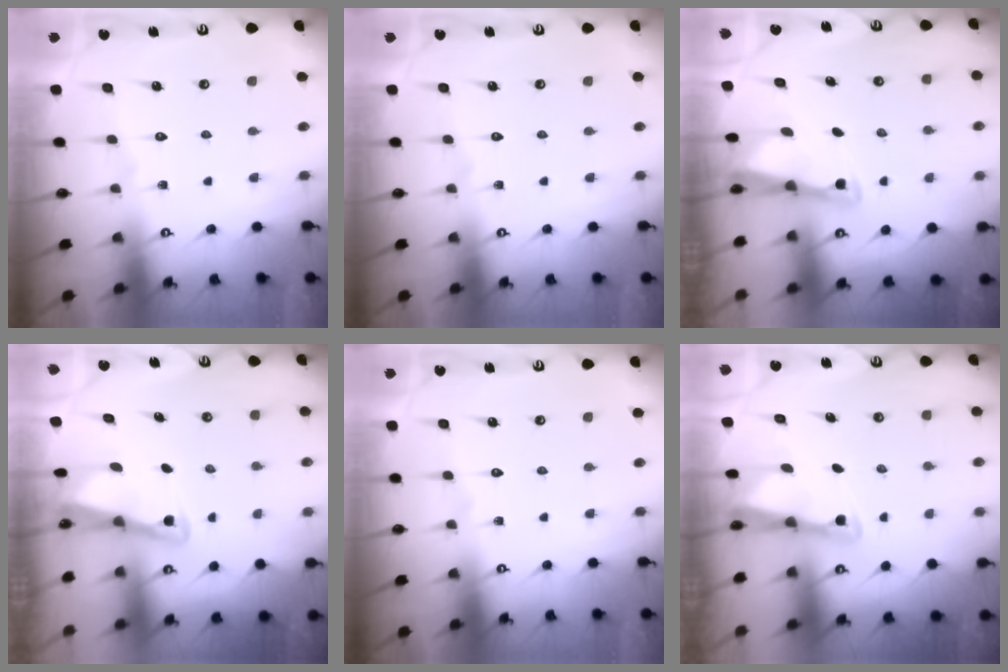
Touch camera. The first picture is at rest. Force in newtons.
{"total": 0.0}
{"total": 2.9, "press": 2.9, "slide": 0.2}
{"total": 3.0, "press": 3.0, "slide": 0.4}
{"total": 0.0}
{"total": 3.1, "press": 3.1, "slide": 0.3}